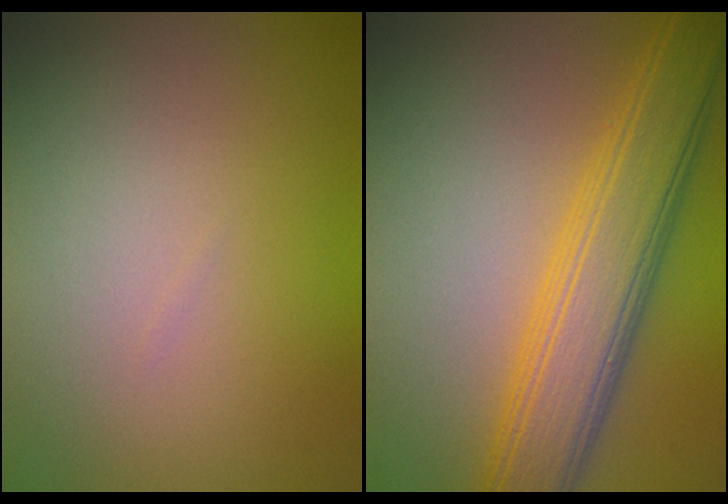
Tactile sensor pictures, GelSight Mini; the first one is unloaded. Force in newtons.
{"total": 7.0, "press": 7.0, "slide": 0.1}